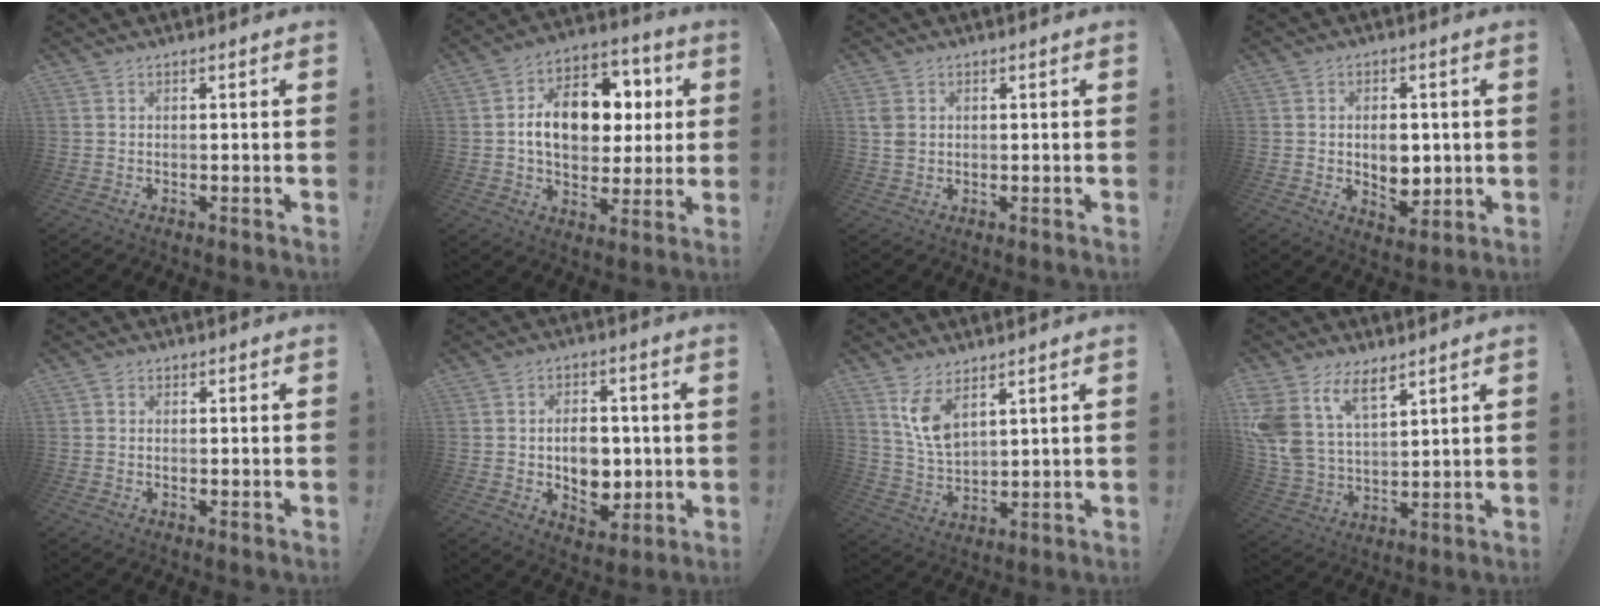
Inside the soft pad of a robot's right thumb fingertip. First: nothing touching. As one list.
[{"total": 16.9, "force": [2.1, 11.6, 12.1], "torque": [-0.185, 0.005, 0.042]}, {"total": 3.6, "force": [1.0, 2.9, 1.9], "torque": [-0.036, 0.008, 0.022]}, {"total": 7.5, "force": [-0.3, 5.8, 4.8], "torque": [-0.045, 0.003, -0.001]}, {"total": 0.7, "force": [-0.2, 0.6, 0.3], "torque": [-0.003, 0.001, -0.004]}, {"total": 9.7, "force": [-0.8, 7.4, 6.3], "torque": [-0.076, 0.004, -0.008]}, {"total": 9.0, "force": [5.8, 3.7, 5.8], "torque": [-0.116, -0.033, 0.108]}, {"total": 13.2, "force": [8.3, 7.4, 7.1], "torque": [-0.158, -0.048, 0.160]}]